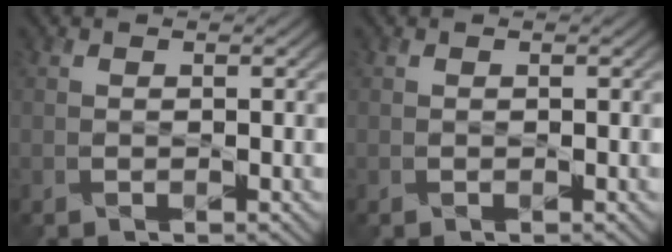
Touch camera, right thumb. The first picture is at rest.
{"total": 0.0}